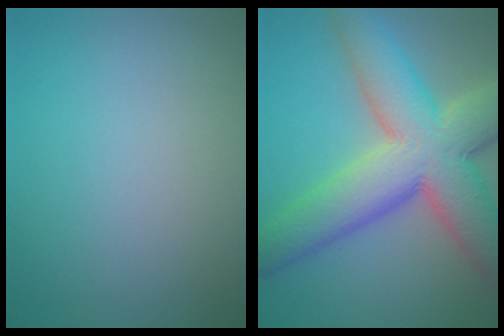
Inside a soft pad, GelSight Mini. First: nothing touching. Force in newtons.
{"total": 11.7, "press": 11.7, "slide": 0.4}